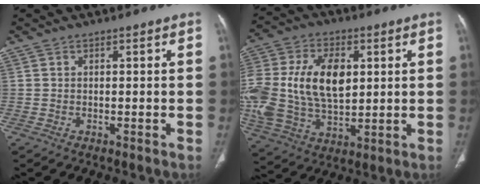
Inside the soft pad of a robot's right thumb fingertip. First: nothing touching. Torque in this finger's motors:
{"motor_torque": [1.98, 3.03, 1.84, 0.04, 0.66]}